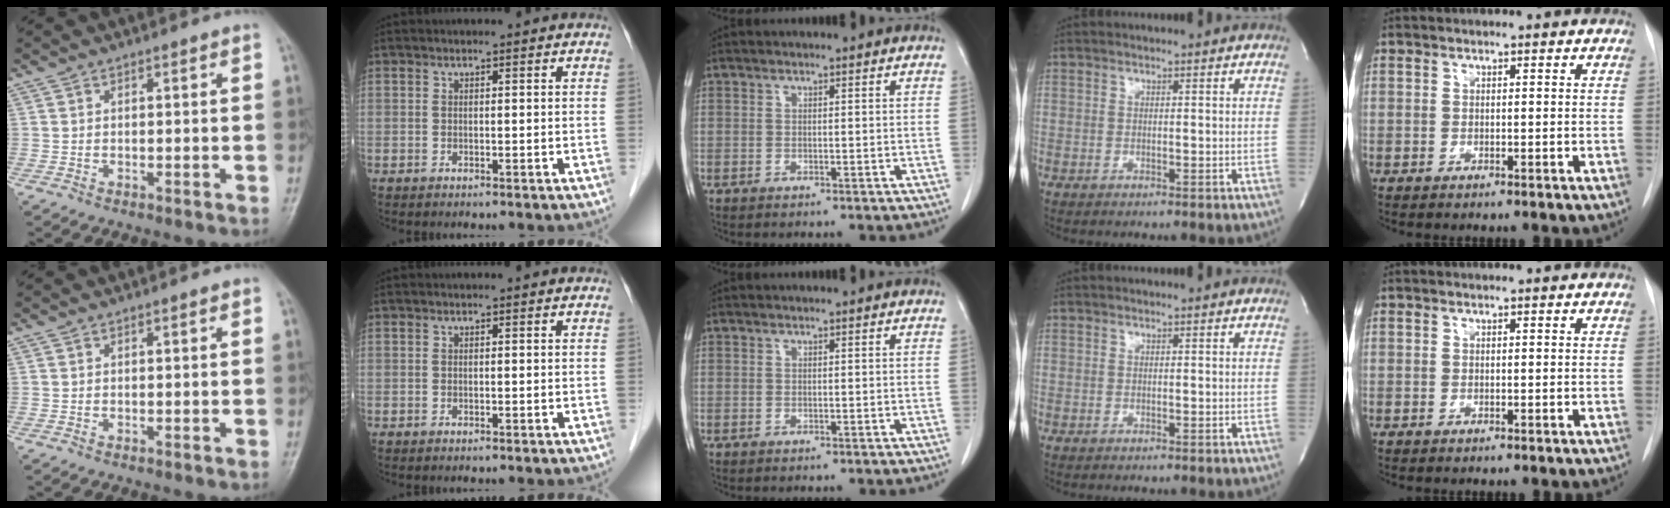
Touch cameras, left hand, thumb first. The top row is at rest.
{}